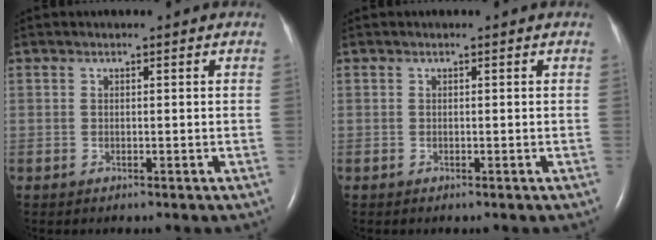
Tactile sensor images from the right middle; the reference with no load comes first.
{"total": 0.0}